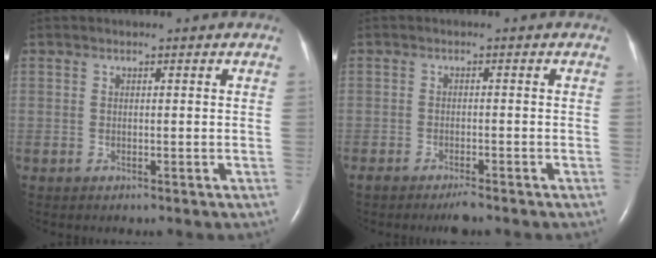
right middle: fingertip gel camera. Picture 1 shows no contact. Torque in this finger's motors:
{"motor_torque": [0.35, -0.35, 0.02, 0.00]}